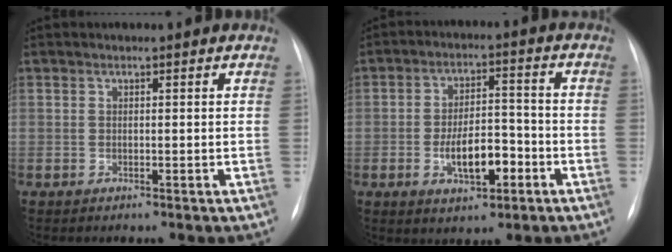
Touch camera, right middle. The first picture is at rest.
{"total": 7.9, "force": [-2.8, 3.5, 6.6], "torque": [-0.117, 0.009, -0.044]}